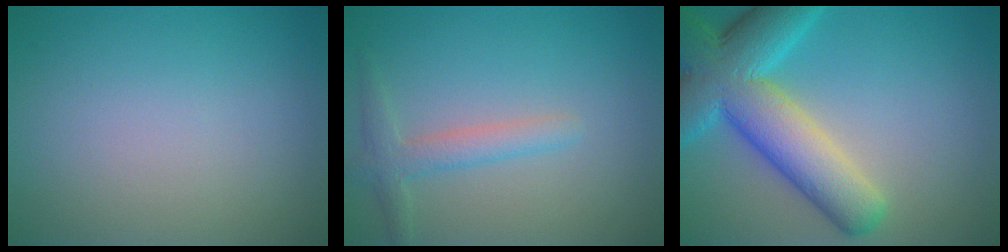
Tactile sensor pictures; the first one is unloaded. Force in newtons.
{"total": 2.4, "press": 2.4, "slide": 0.1}
{"total": 10.2, "press": 10.2, "slide": 0.5}